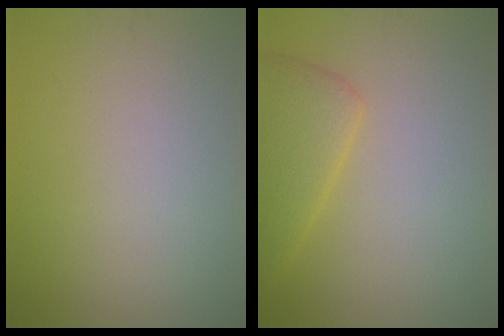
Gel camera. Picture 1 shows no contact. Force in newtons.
{"total": 3.5, "press": 3.5, "slide": 0.2}